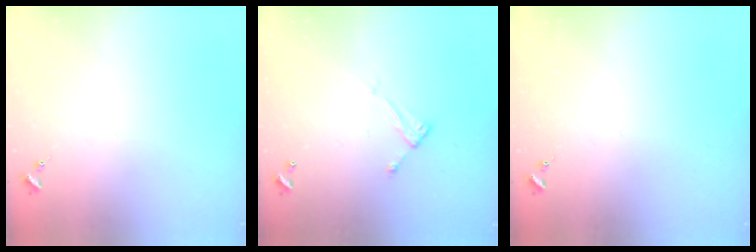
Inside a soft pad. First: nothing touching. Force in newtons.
{"total": 5.0, "press": 5.0, "slide": 0.4}
{"total": 0.0}